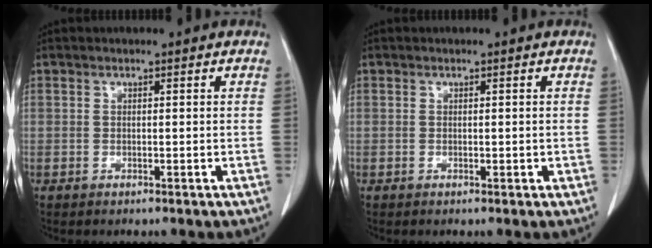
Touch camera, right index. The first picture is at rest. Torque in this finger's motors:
{"motor_torque": [0.12, 0.17, 0.06, 0.07]}